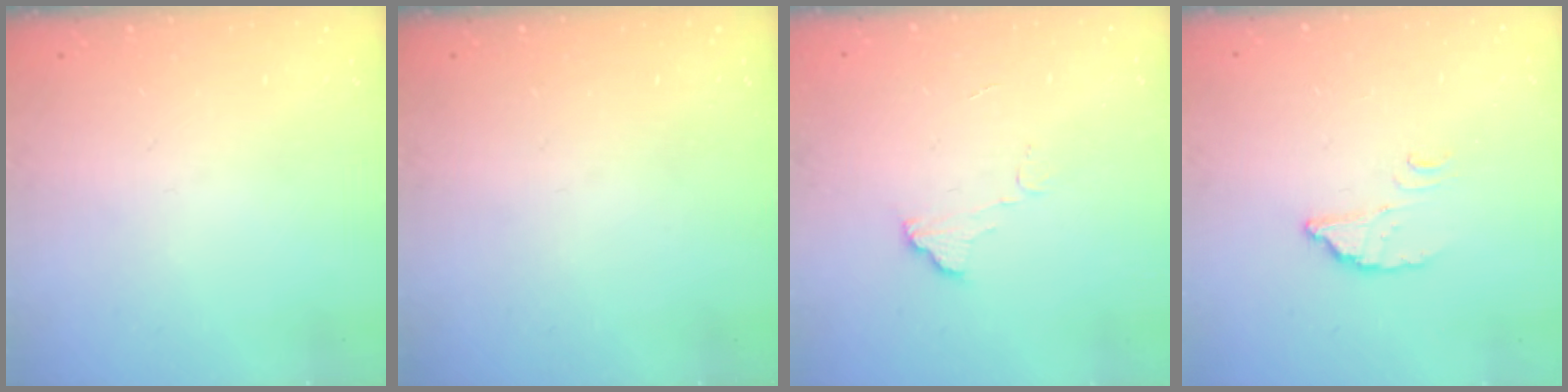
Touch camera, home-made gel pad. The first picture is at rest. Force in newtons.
{"total": 0.0}
{"total": 5.7, "press": 5.7, "slide": 0.4}
{"total": 2.8, "press": 2.8, "slide": 0.2}